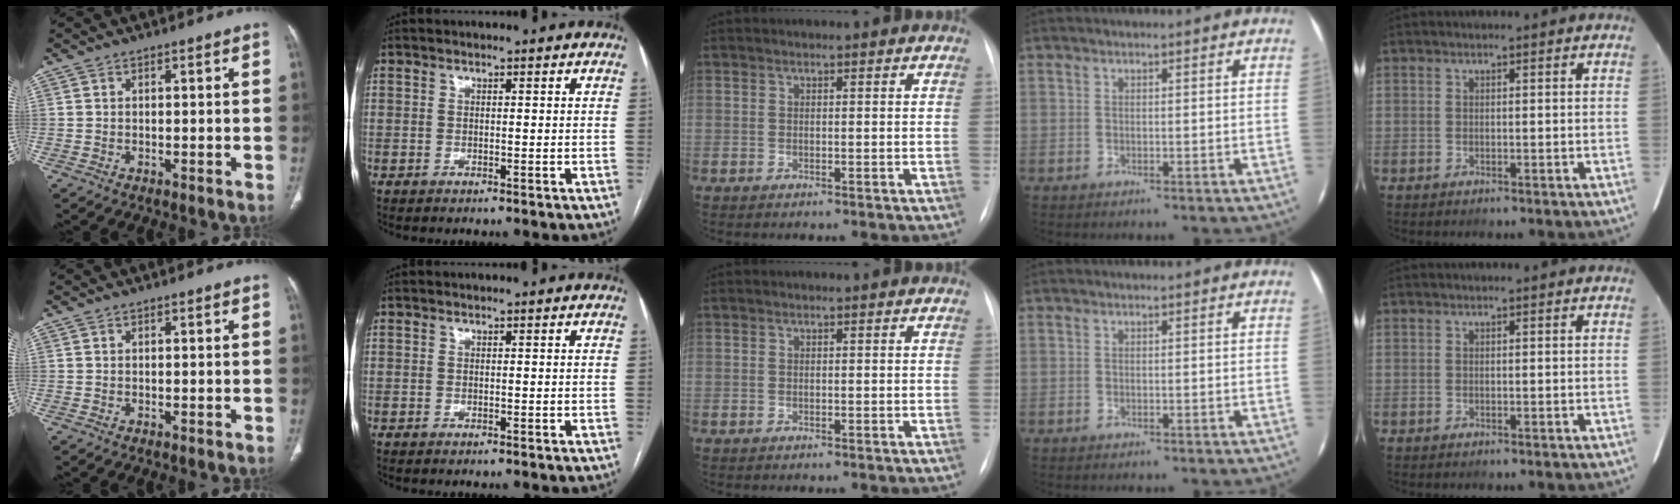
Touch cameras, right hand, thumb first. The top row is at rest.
{}